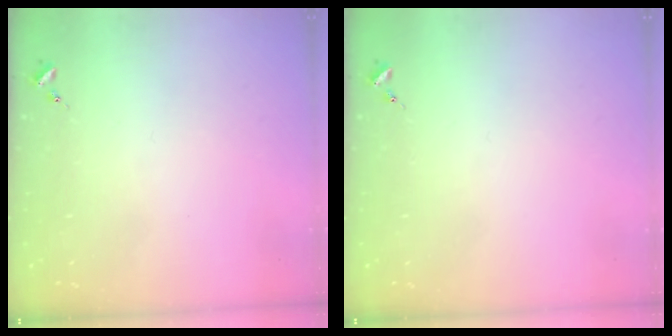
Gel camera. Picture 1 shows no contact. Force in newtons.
{"total": 0.0}